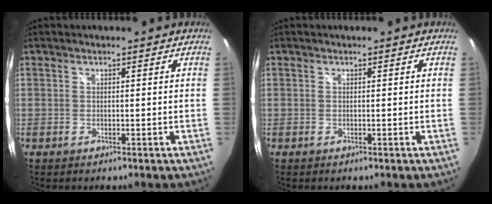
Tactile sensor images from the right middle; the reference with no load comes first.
{"total": 0.0}